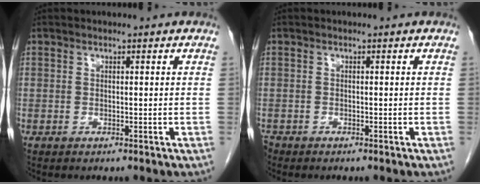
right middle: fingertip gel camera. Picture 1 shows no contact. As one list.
[{"total": 1.0, "force": [-0.9, 0.5, 0.1], "torque": [-0.007, -0.003, -0.015]}]